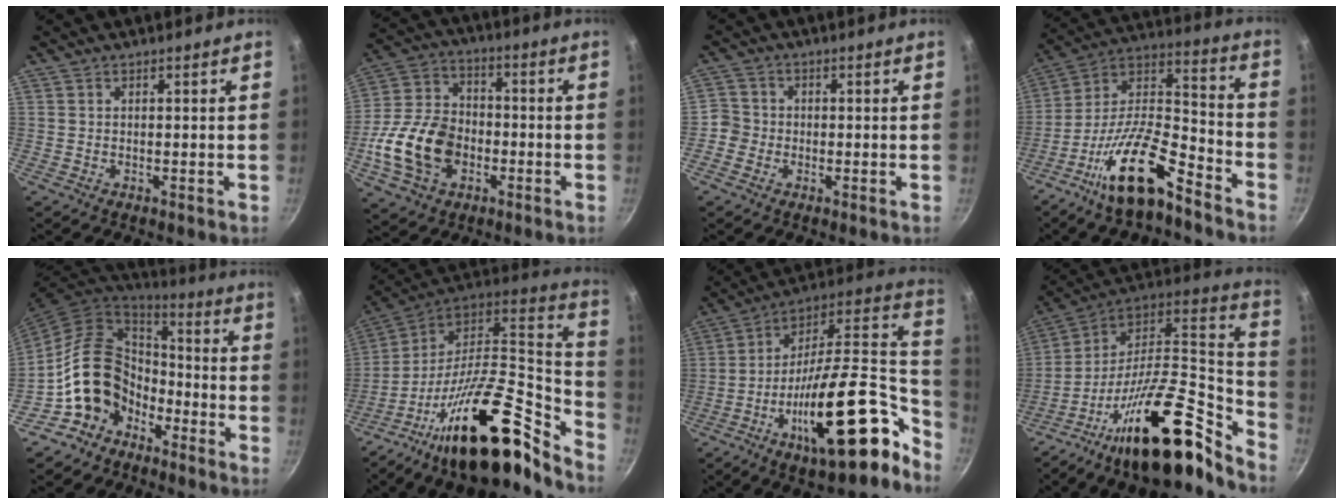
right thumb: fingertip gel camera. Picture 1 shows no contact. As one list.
[{"total": 16.9, "force": [-4.6, 12.1, 10.9], "torque": [-0.194, 0.030, -0.089]}, {"total": 3.7, "force": [-1.3, 3.4, 0.7], "torque": [0.009, 0.013, -0.035]}, {"total": 18.9, "force": [-11.8, 6.4, 13.4], "torque": [-0.221, 0.086, -0.225]}, {"total": 16.3, "force": [-7.0, 12.5, 7.9], "torque": [-0.099, 0.072, -0.134]}, {"total": 29.7, "force": [-18.1, 10.8, 20.9], "torque": [-0.246, 0.094, -0.317]}, {"total": 27.5, "force": [-11.4, 10.3, 22.9], "torque": [-0.301, 0.065, -0.192]}, {"total": 29.0, "force": [-18.4, 9.9, 20.2], "torque": [-0.235, 0.095, -0.322]}]